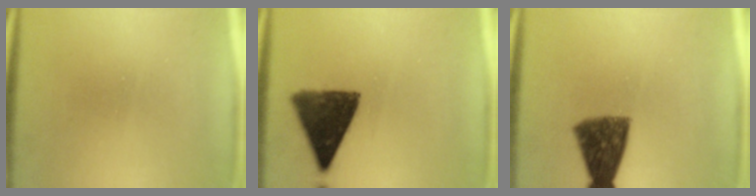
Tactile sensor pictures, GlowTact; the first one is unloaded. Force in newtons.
{"total": 9.2}
{"total": 9.2}